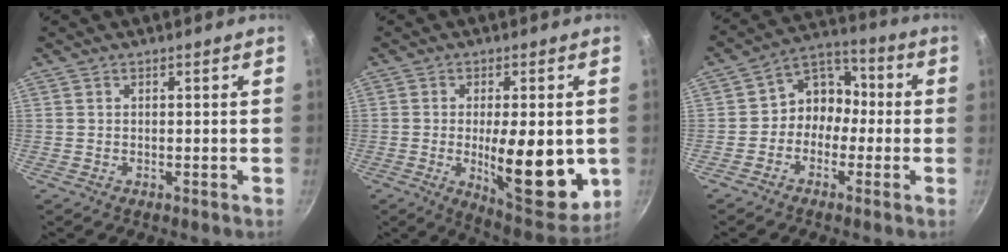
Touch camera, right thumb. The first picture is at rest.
{"total": 17.2, "force": [-2.1, 6.2, 15.9], "torque": [-0.199, -0.017, -0.020]}
{"total": 8.3, "force": [-1.6, 7.0, 4.1], "torque": [-0.021, 0.042, -0.048]}